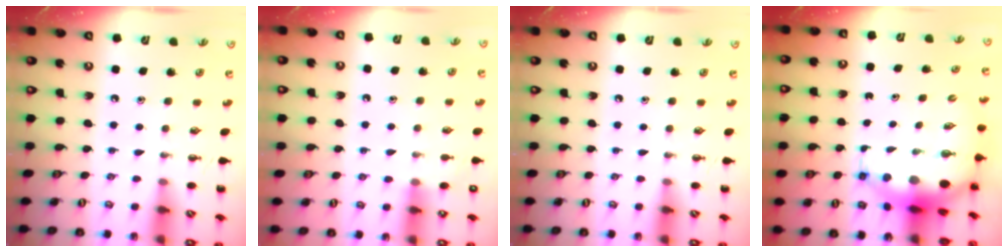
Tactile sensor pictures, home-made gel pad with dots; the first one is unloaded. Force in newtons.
{"total": 6.0, "press": 5.7, "slide": 1.9}
{"total": 0.0}
{"total": 8.7, "press": 8.4, "slide": 2.2}